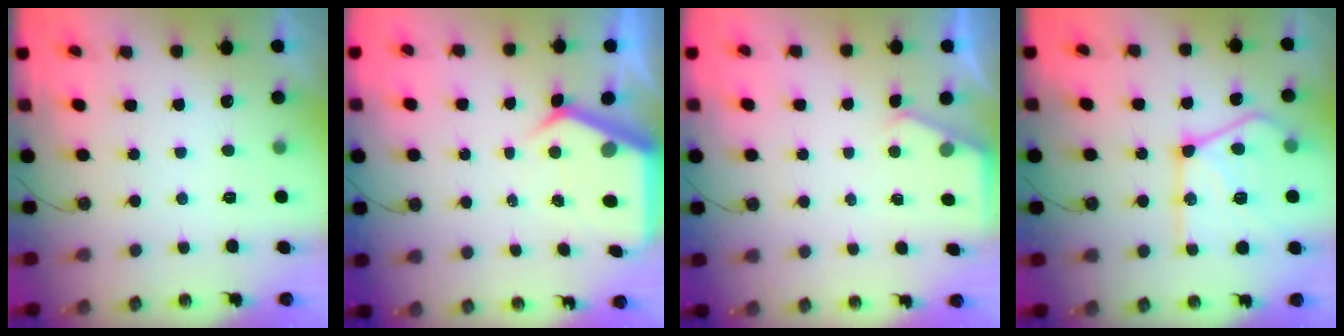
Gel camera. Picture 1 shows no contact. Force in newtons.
{"total": 6.2, "press": 6.2, "slide": 0.7}
{"total": 2.4, "press": 2.4, "slide": 0.4}
{"total": 20.6, "press": 20.5, "slide": 2.4}